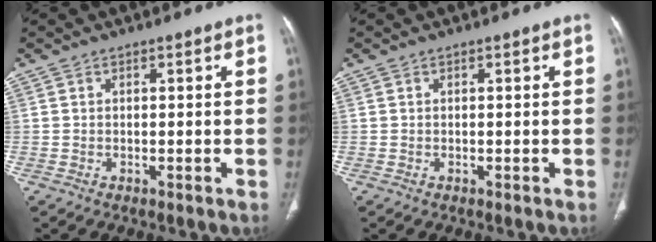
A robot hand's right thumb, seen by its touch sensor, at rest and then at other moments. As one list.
[{"total": 0.0}]